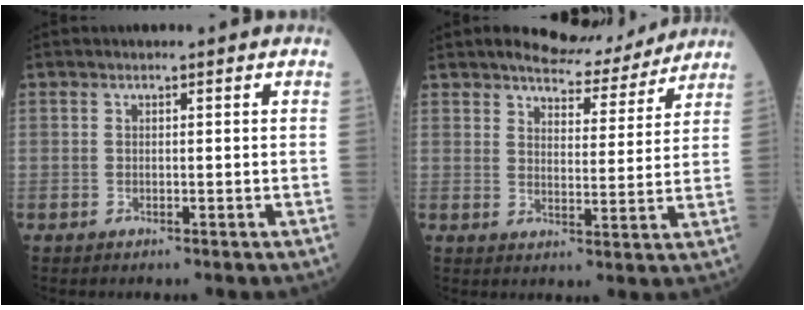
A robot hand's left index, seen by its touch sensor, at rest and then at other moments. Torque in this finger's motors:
{"motor_torque": [0.41, -0.56, 0.30, 0.02]}